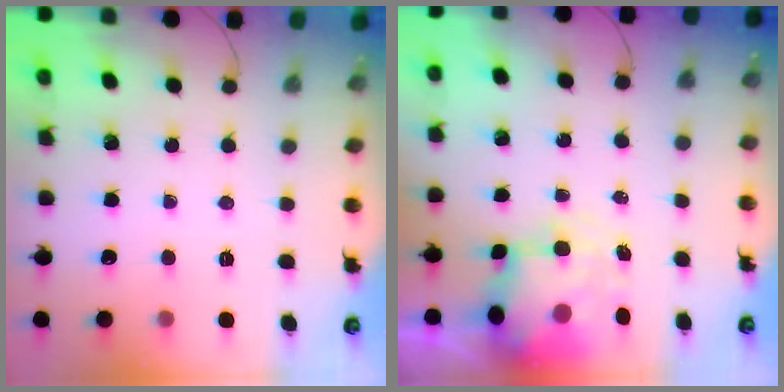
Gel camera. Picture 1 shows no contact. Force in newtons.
{"total": 7.9, "press": 7.8, "slide": 1.4}